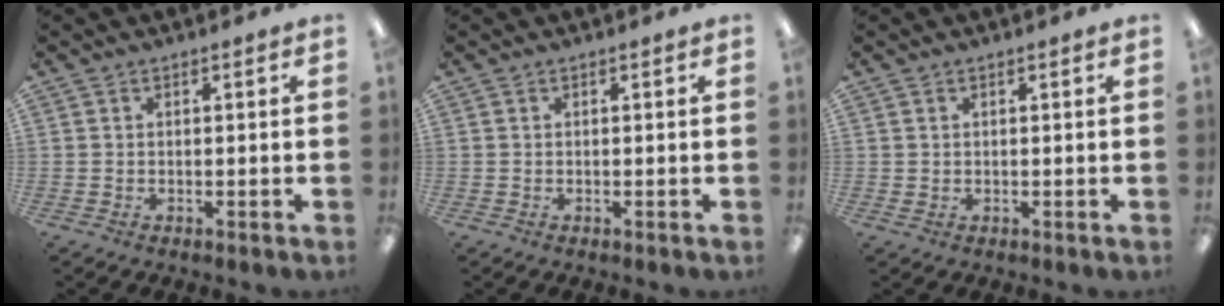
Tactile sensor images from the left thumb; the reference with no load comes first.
{"total": 0.0}
{"total": 0.7, "force": [0.5, 0.4, 0.1], "torque": [-0.002, 0.002, 0.009]}